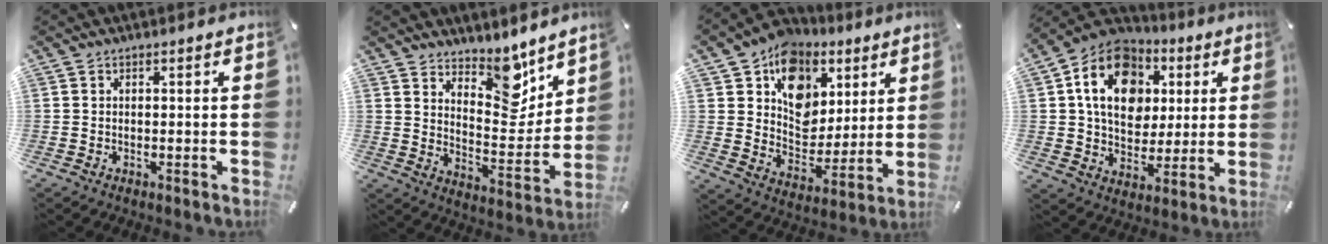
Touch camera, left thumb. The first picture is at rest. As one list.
[{"total": 10.8, "force": [8.9, 5.3, 3.0], "torque": [-0.025, -0.095, 0.160]}, {"total": 13.1, "force": [5.9, 10.8, 4.4], "torque": [-0.075, -0.042, 0.111]}, {"total": 17.2, "force": [5.5, 13.4, 9.3], "torque": [-0.165, -0.011, 0.101]}]